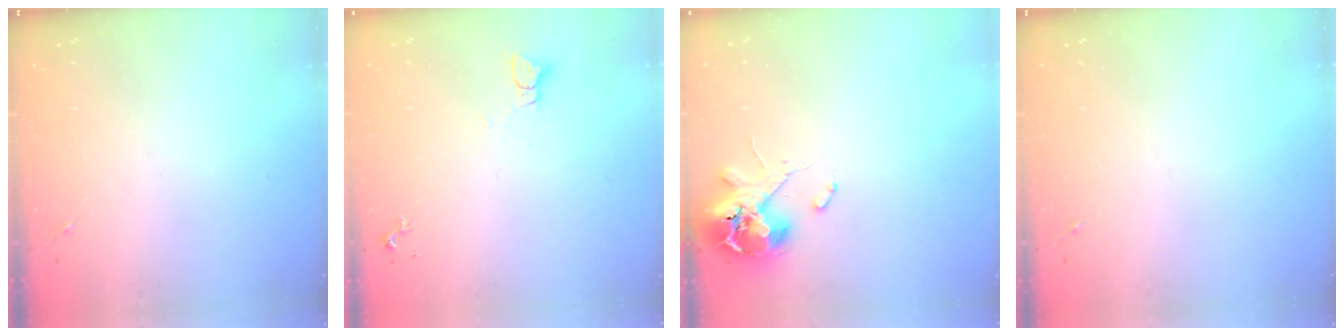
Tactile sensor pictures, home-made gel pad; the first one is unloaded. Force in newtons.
{"total": 2.2, "press": 2.2, "slide": 0.1}
{"total": 10.7, "press": 10.6, "slide": 1.6}
{"total": 0.0}